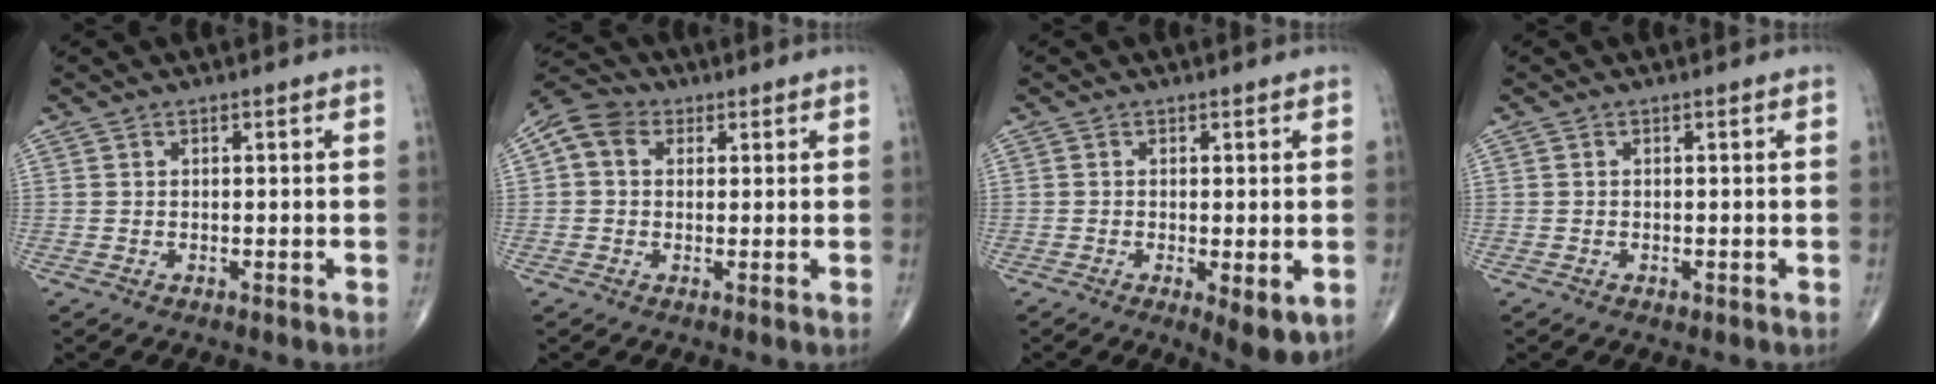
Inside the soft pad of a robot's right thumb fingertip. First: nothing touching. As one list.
[{"total": 6.4, "force": [1.6, 5.1, 3.6], "torque": [-0.061, 0.018, 0.018]}, {"total": 5.6, "force": [-1.3, 1.7, 5.1], "torque": [-0.079, -0.018, -0.017]}, {"total": 0.9, "force": [-0.4, 0.6, 0.6], "torque": [-0.008, -0.001, -0.004]}]